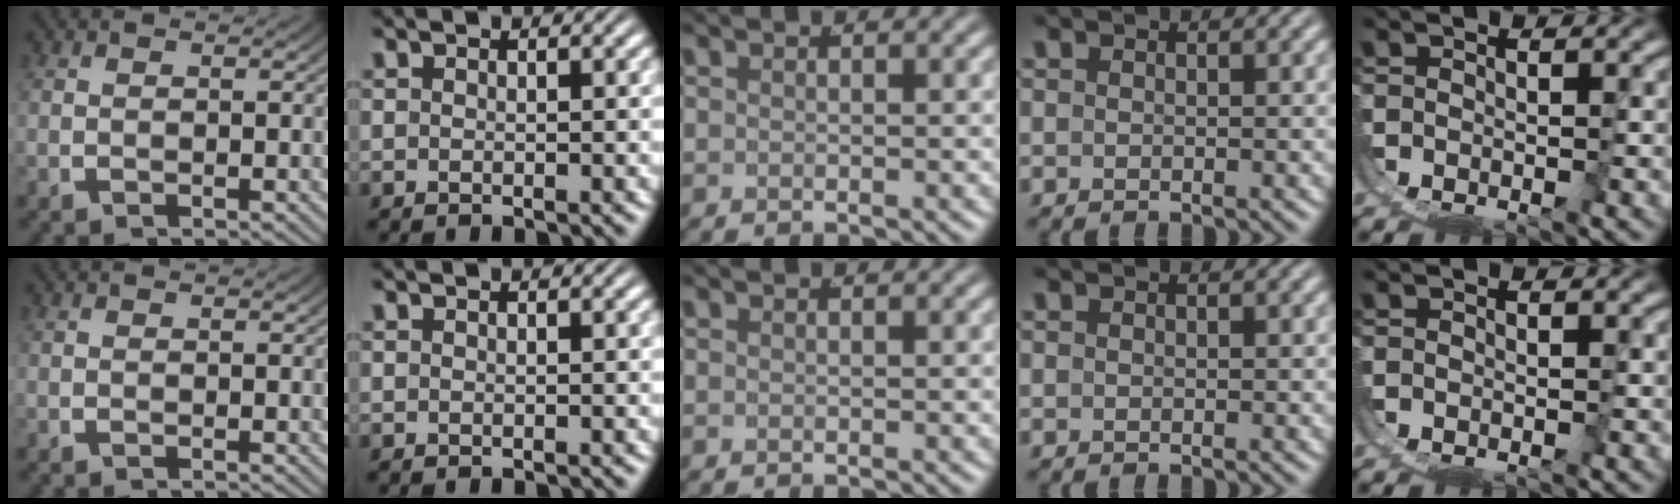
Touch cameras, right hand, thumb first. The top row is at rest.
{}